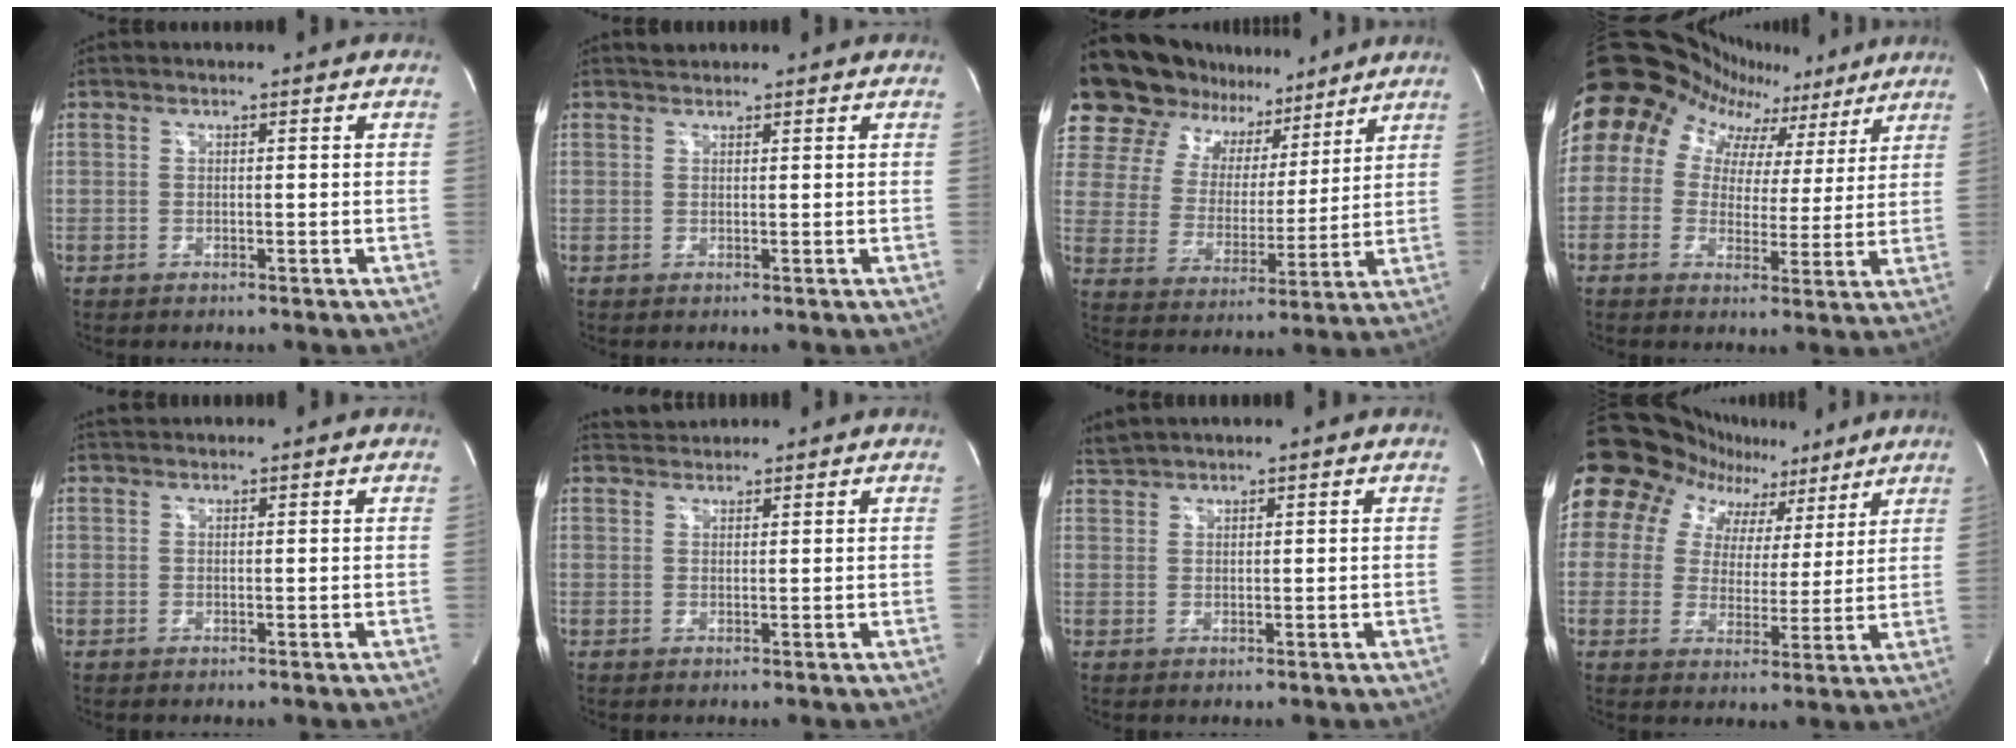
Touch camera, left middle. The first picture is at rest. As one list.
[{"total": 1.1, "force": [1.0, 0.4, 0.0], "torque": [-0.009, 0.010, 0.020]}, {"total": 18.8, "force": [15.4, 9.0, 6.0], "torque": [-0.113, 0.043, 0.253]}, {"total": 21.8, "force": [12.8, 15.2, 9.0], "torque": [-0.193, 0.097, 0.186]}, {"total": 1.3, "force": [1.3, 0.3, 0.2], "torque": [-0.012, 0.020, 0.026]}, {"total": 2.1, "force": [2.1, 0.3, -0.3], "torque": [-0.004, 0.015, 0.042]}, {"total": 2.2, "force": [2.2, -0.1, 0.1], "torque": [-0.009, 0.017, 0.051]}, {"total": 15.8, "force": [10.2, 11.2, 4.5], "torque": [-0.088, 0.055, 0.142]}]